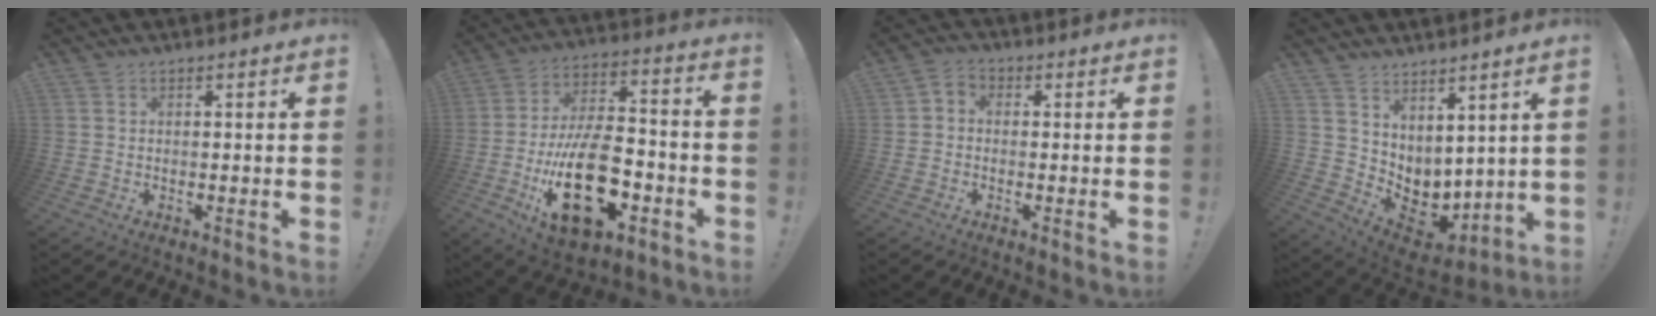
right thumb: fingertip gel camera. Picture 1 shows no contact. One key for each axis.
{"total": 25.3, "fx": -8.5, "fy": 13.6, "fz": 19.6, "tx": -0.348, "ty": 0.053, "tz": -0.128}
{"total": 2.8, "fx": -1.1, "fy": 2.1, "fz": 1.4, "tx": -0.028, "ty": 0.010, "tz": -0.018}
{"total": 6.4, "fx": 3.2, "fy": 5.4, "fz": 1.2, "tx": -0.010, "ty": -0.048, "tz": 0.077}